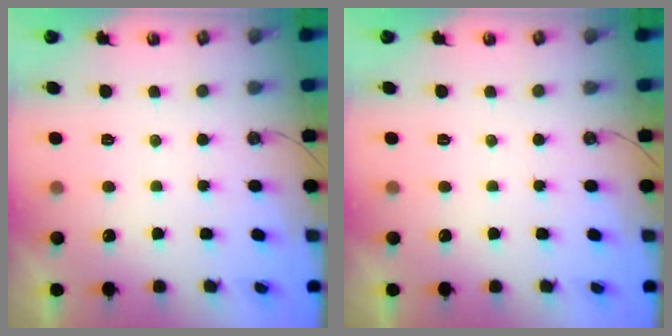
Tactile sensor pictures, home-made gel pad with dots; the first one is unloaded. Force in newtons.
{"total": 0.0}